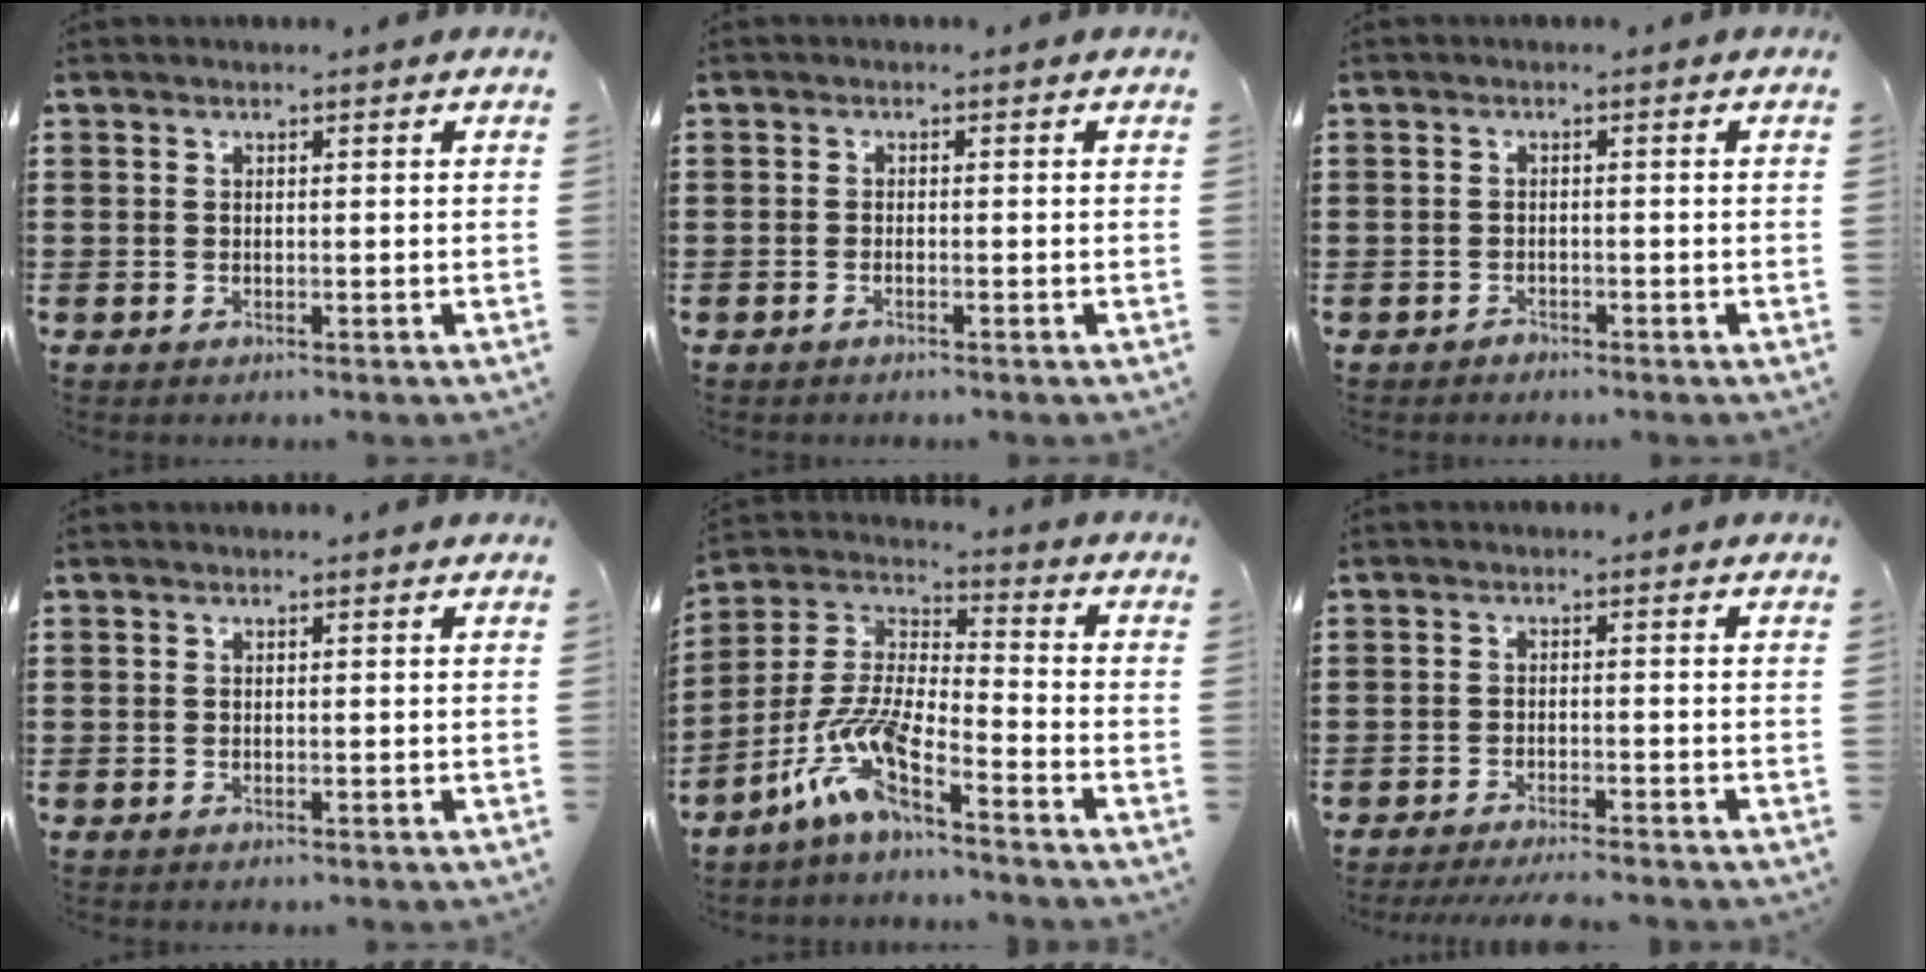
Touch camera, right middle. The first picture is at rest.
{"total": 0.7, "force": [-0.5, 0.1, 0.5], "torque": [-0.011, -0.004, -0.009]}
{"total": 1.0, "force": [-0.9, 0.4, 0.0], "torque": [-0.003, 0.002, -0.021]}
{"total": 0.0}
{"total": 10.1, "force": [-7.4, 1.3, 6.7], "torque": [-0.161, -0.018, -0.154]}
{"total": 2.6, "force": [-2.5, -0.1, 0.7], "torque": [-0.012, 0.001, -0.050]}